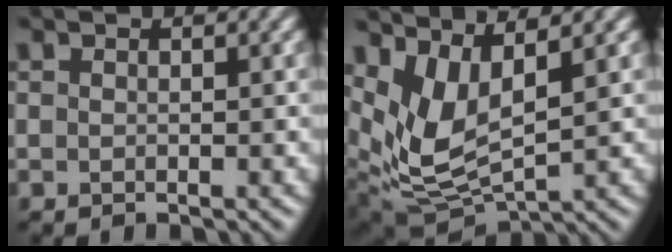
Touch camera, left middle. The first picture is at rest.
{"total": 5.7, "force": [2.3, 2.3, 4.6], "torque": [-0.112, -0.012, 0.049]}